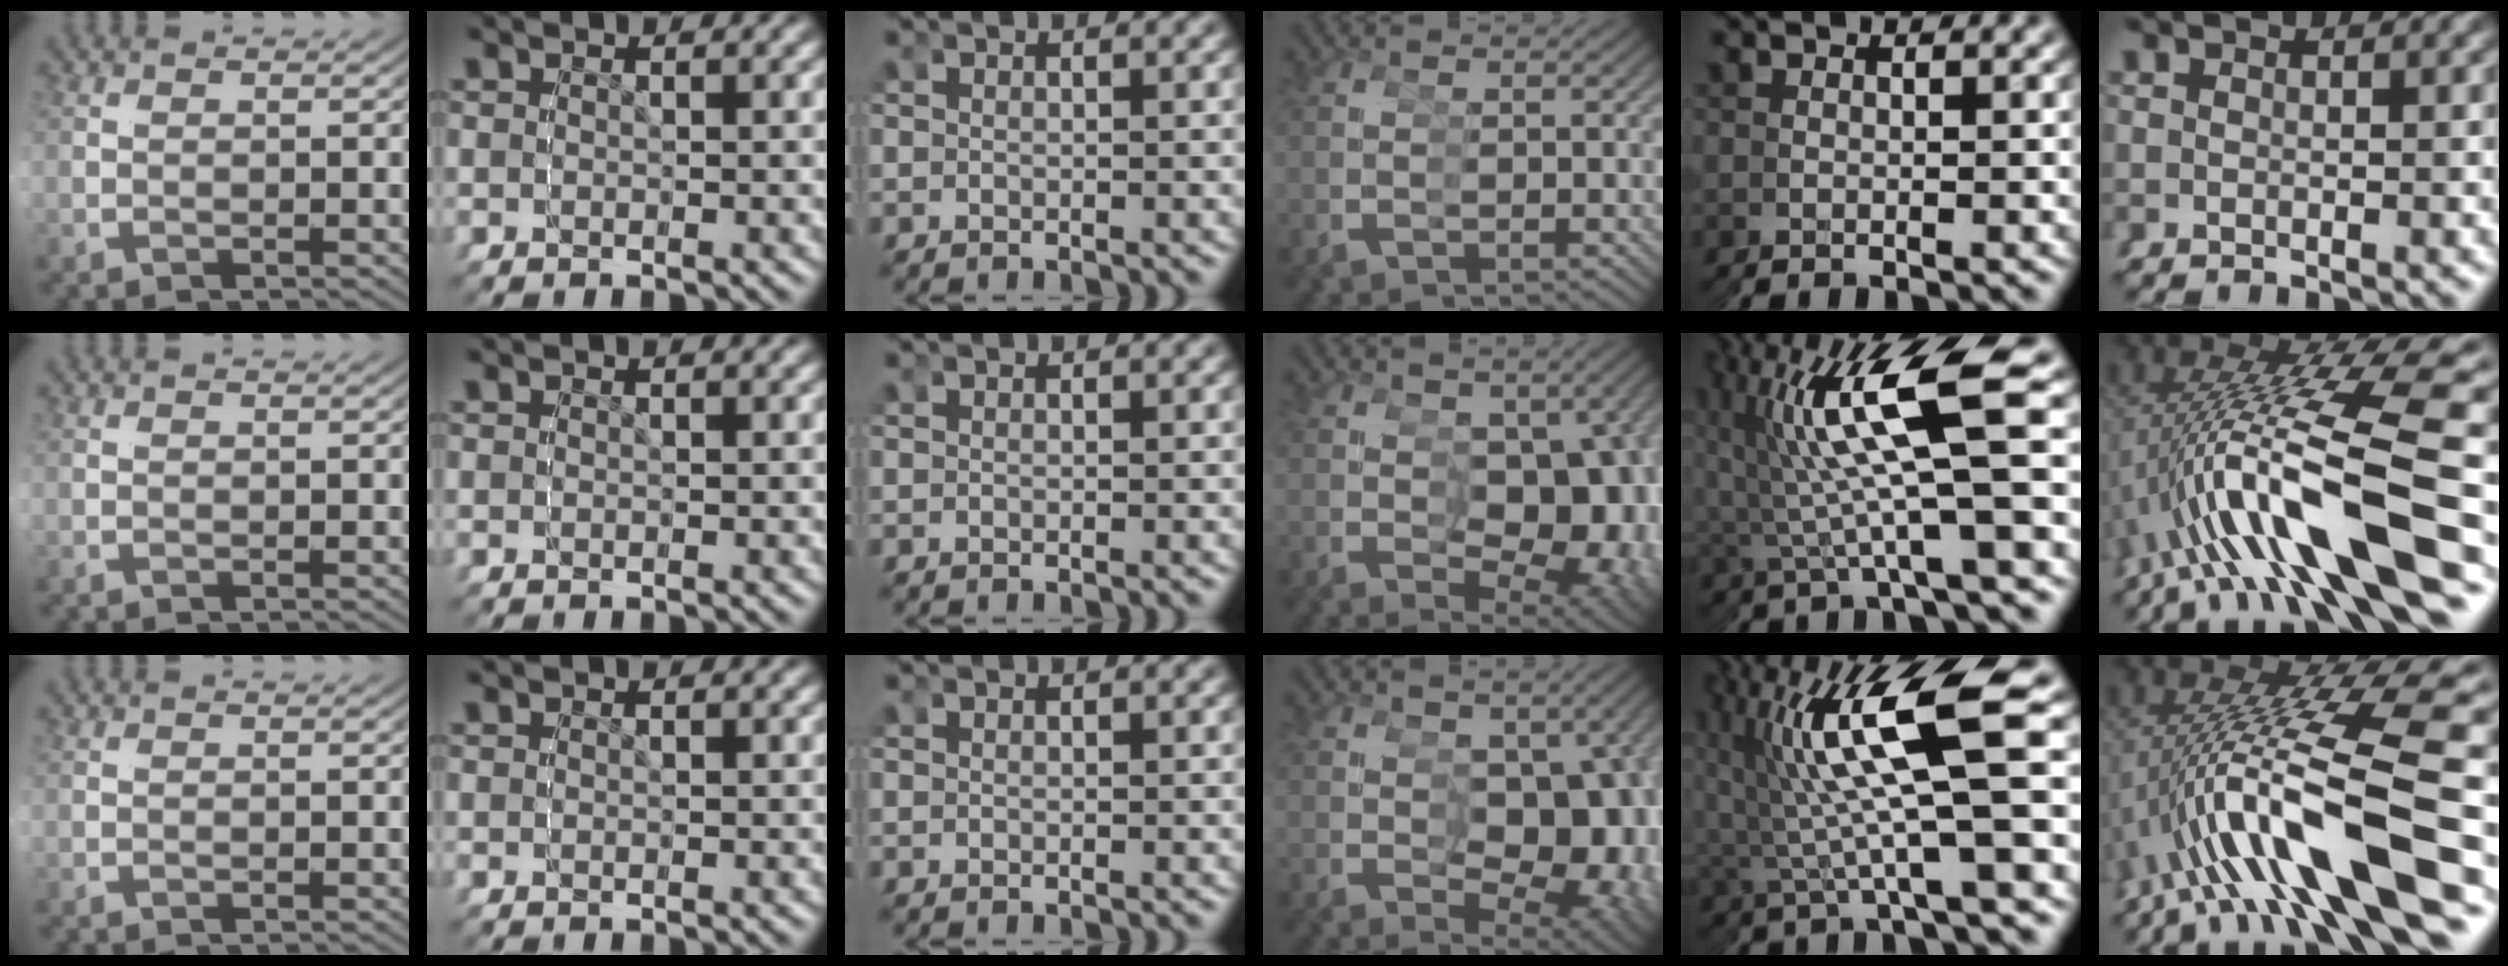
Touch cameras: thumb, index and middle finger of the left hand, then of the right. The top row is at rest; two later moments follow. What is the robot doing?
{"motion": "grasp_and_lifting", "object": "condiment"}